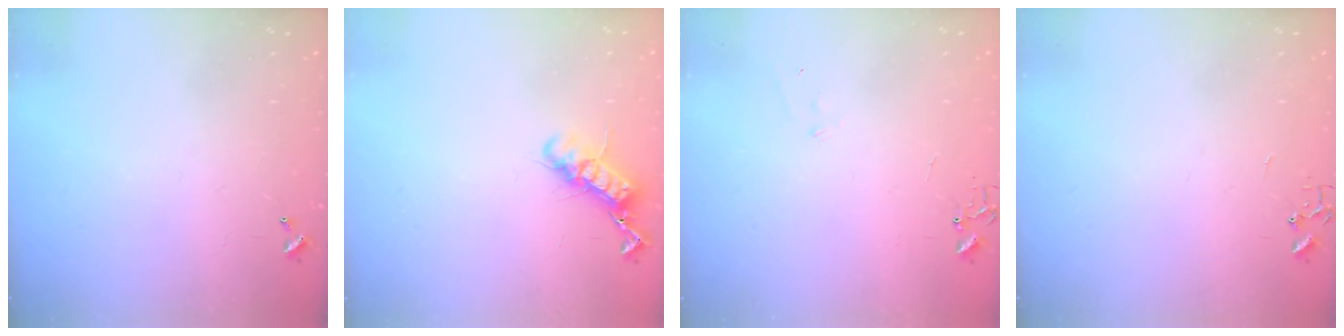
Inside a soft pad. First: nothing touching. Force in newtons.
{"total": 12.0, "press": 11.9, "slide": 0.7}
{"total": 5.6, "press": 5.6, "slide": 0.7}
{"total": 0.0}